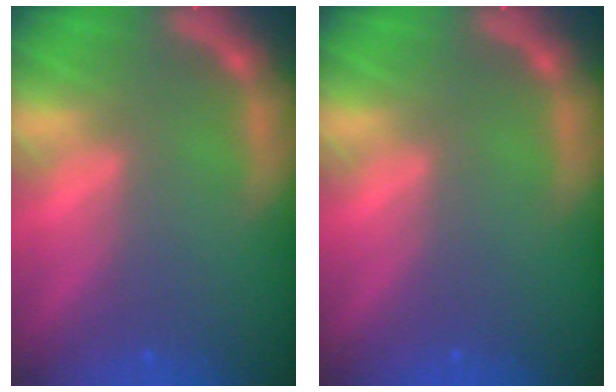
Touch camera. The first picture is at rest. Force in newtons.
{"total": 0.0}